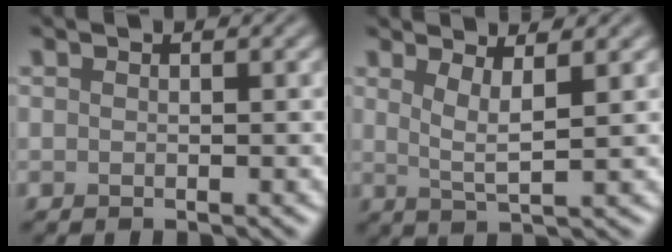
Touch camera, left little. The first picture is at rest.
{"total": 2.9, "force": [1.3, 0.6, 2.5], "torque": [-0.043, -0.008, 0.026]}